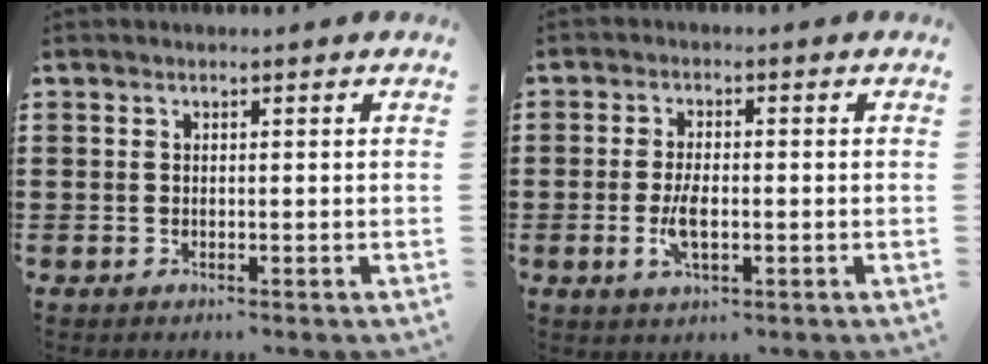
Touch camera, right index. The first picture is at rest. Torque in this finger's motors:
{"motor_torque": [2.14, 0.00, 0.15, 0.12]}